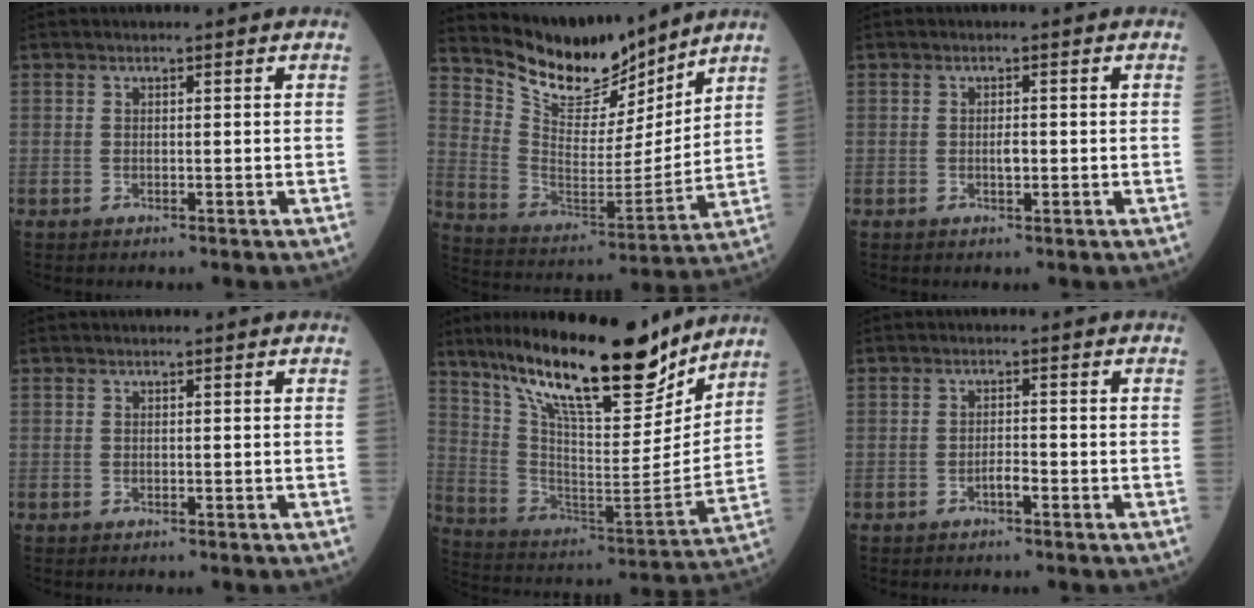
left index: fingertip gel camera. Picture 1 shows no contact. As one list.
[{"total": 13.8, "force": [12.7, 3.5, 4.1], "torque": [-0.087, -0.010, 0.238]}, {"total": 1.2, "force": [-0.2, 0.5, 1.1], "torque": [-0.021, -0.001, -0.003]}, {"total": 0.0}, {"total": 22.5, "force": [17.8, 4.4, 13.1], "torque": [-0.230, -0.021, 0.299]}, {"total": 1.5, "force": [-1.0, 0.3, 1.1], "torque": [-0.018, 0.001, -0.018]}]